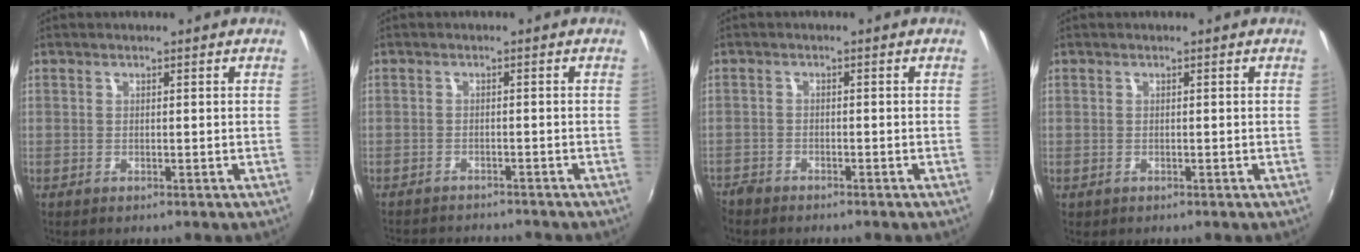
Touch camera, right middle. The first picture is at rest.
{"total": 7.7, "force": [-7.2, 1.6, 2.3], "torque": [-0.059, -0.014, -0.106]}
{"total": 3.7, "force": [-3.4, 1.4, 0.7], "torque": [-0.030, -0.014, -0.067]}
{"total": 0.0}